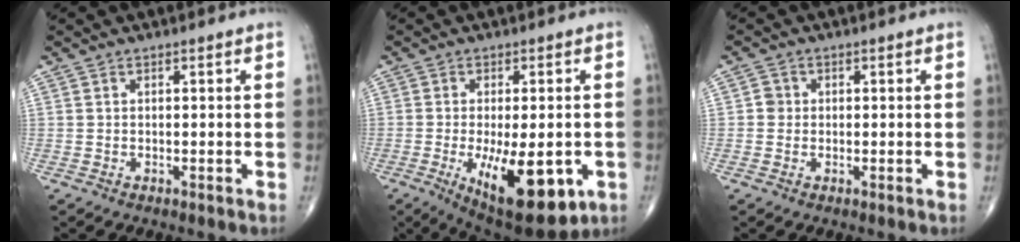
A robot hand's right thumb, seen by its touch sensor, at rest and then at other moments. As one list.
[{"total": 16.1, "force": [-4.9, 6.3, 14.0], "torque": [-0.193, -0.016, -0.053]}, {"total": 1.8, "force": [0.0, 1.7, 0.5], "torque": [0.002, 0.005, -0.004]}]